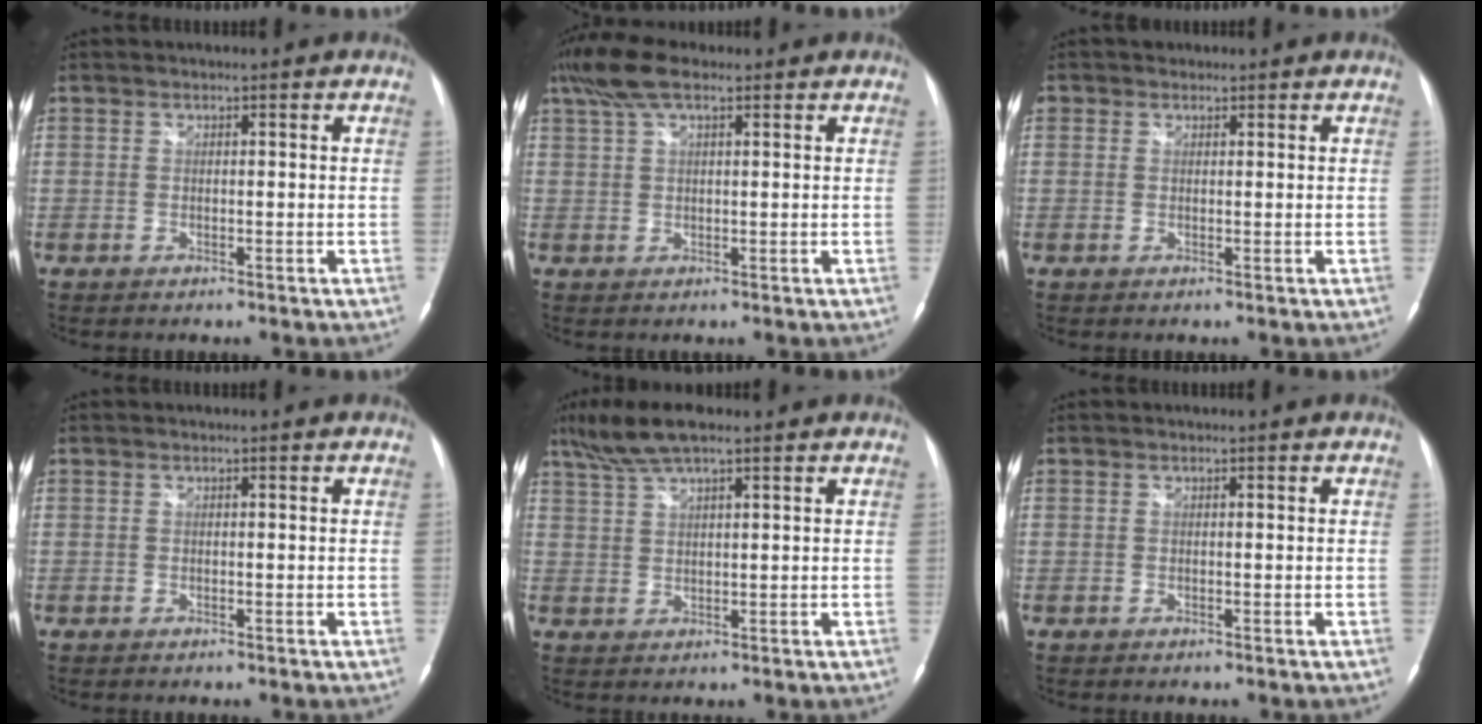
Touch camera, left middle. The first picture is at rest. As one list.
[{"total": 6.7, "force": [4.4, 2.0, 4.7], "torque": [-0.107, 0.032, 0.083]}, {"total": 1.3, "force": [0.7, 1.1, 0.1], "torque": [0.004, 0.005, 0.008]}, {"total": 0.0}, {"total": 6.9, "force": [5.1, 1.0, 4.5], "torque": [-0.098, 0.023, 0.095]}, {"total": 0.0}]